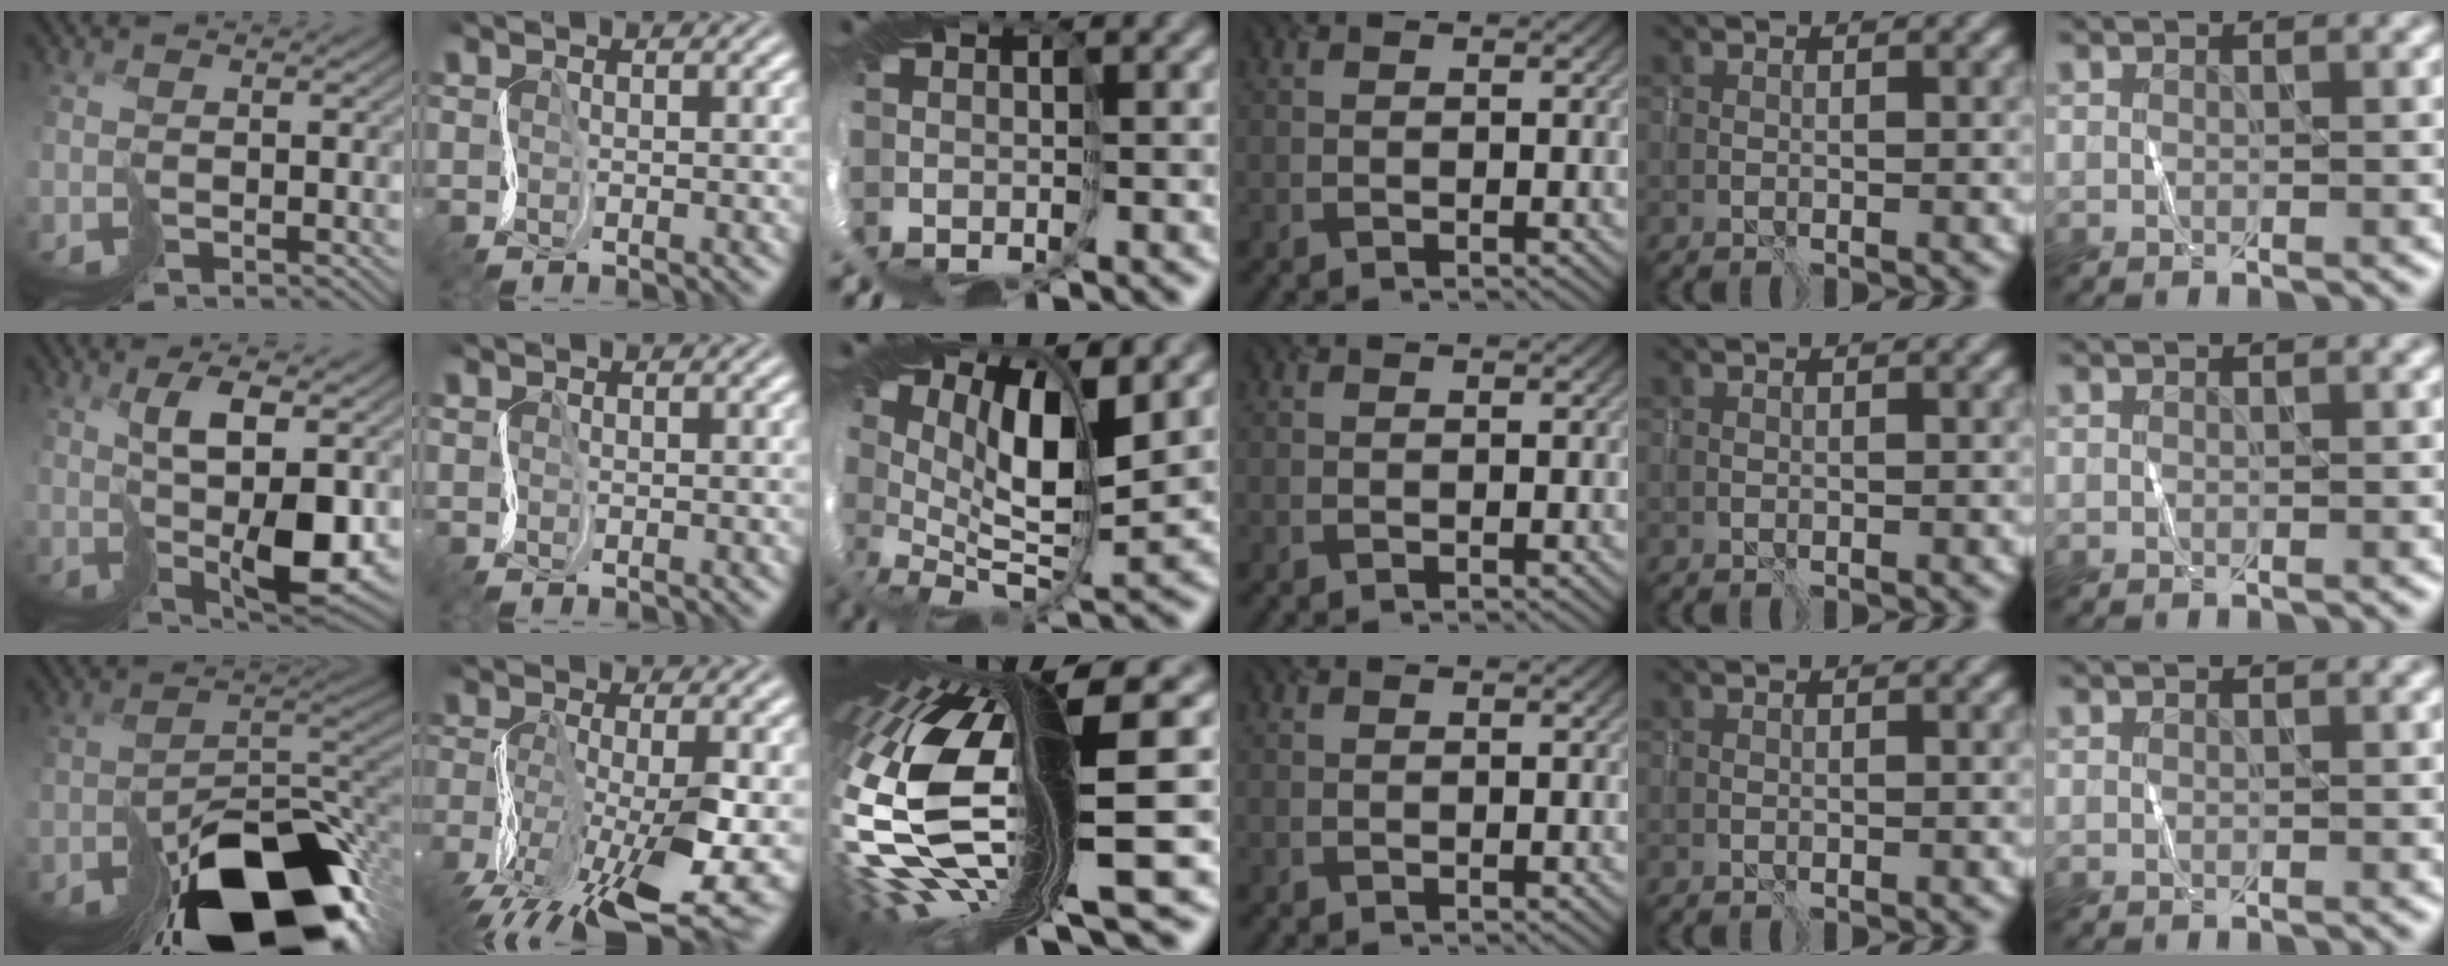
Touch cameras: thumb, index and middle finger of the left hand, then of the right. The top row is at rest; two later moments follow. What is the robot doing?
{"motion": "cut", "object": "paper bag"}